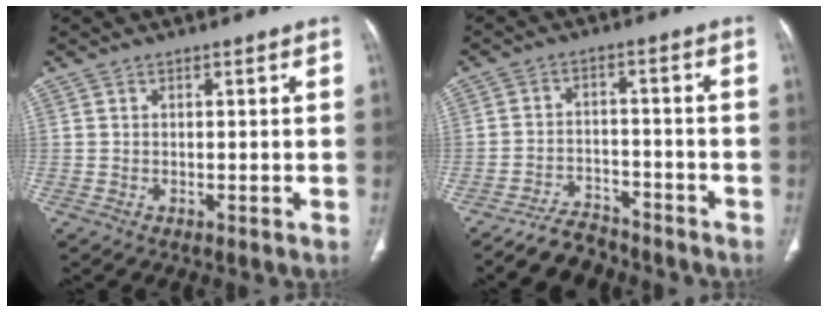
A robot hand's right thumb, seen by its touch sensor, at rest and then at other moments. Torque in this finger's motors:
{"motor_torque": [2.19, -0.23, 0.12, -1.15, -0.04]}